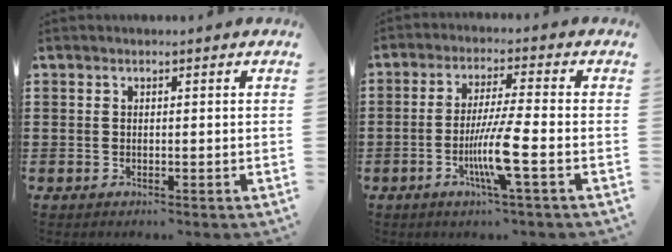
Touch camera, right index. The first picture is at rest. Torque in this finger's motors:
{"motor_torque": [1.90, 0.24, 0.51, 0.12]}